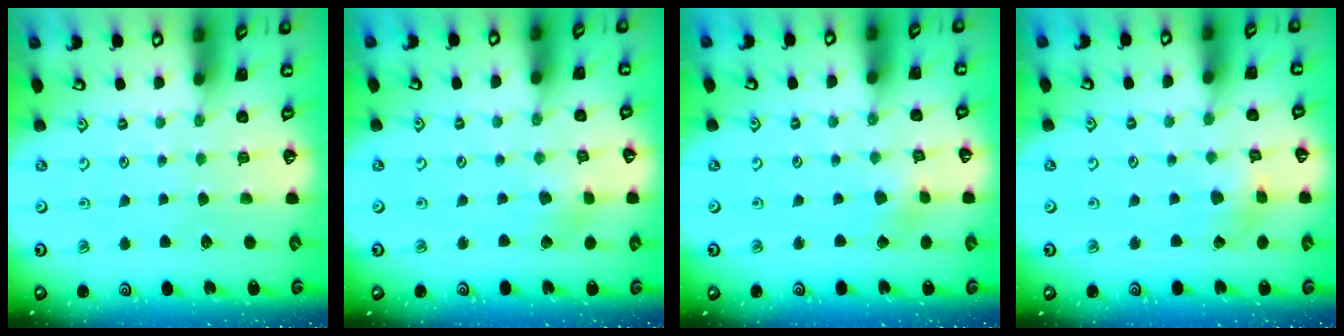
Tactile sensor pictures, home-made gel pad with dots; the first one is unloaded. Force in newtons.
{"total": 2.4, "press": 2.4, "slide": 0.2}
{"total": 2.4, "press": 2.4, "slide": 0.2}
{"total": 2.7, "press": 2.7, "slide": 0.2}